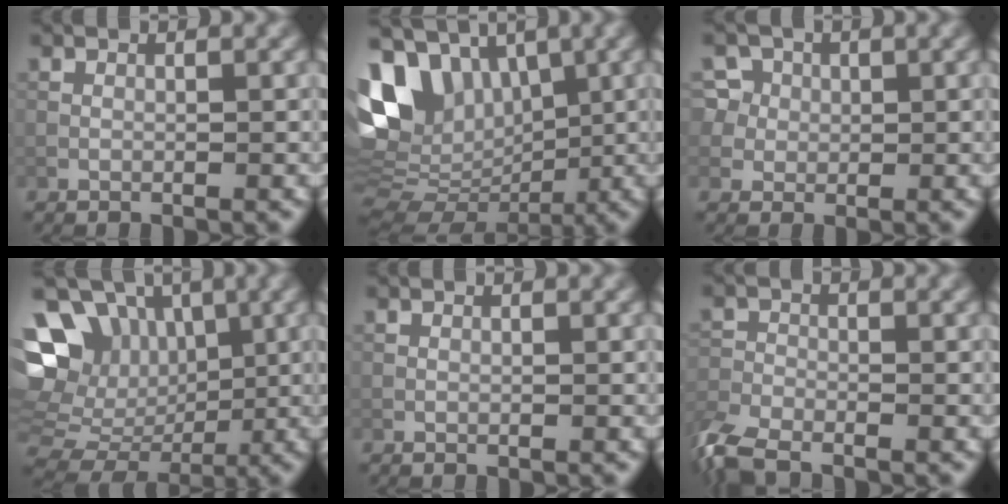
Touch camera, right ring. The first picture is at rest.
{"total": 12.6, "force": [4.2, 8.5, 8.3], "torque": [-0.156, 0.029, 0.076]}
{"total": 6.4, "force": [2.2, 5.6, 2.2], "torque": [-0.047, 0.028, 0.023]}
{"total": 12.3, "force": [3.6, 10.0, 6.1], "torque": [-0.135, 0.024, 0.052]}
{"total": 0.0}
{"total": 5.6, "force": [-4.4, 1.8, 2.8], "torque": [-0.063, -0.021, -0.103]}